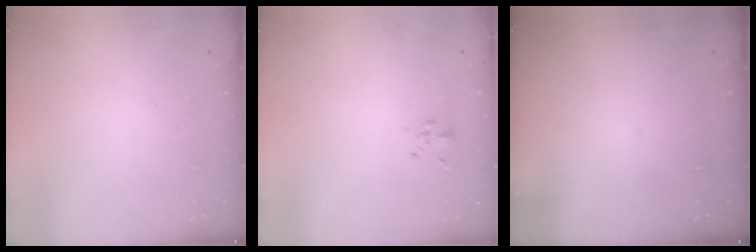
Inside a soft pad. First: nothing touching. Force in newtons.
{"total": 2.8, "press": 2.4, "slide": 1.4}
{"total": 0.0}